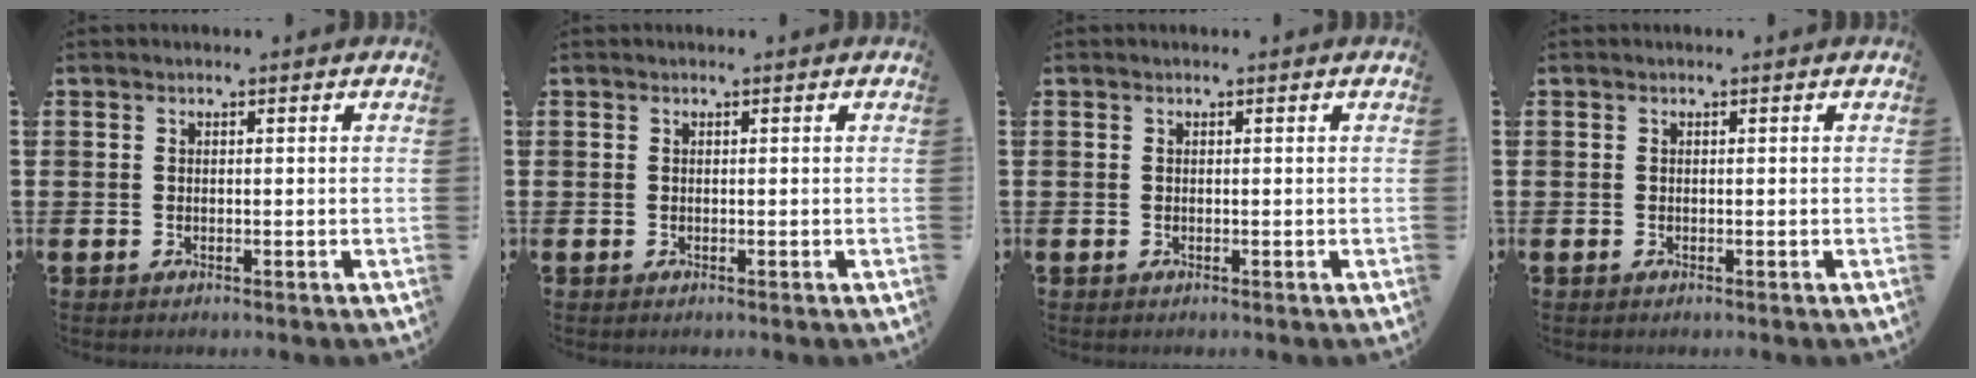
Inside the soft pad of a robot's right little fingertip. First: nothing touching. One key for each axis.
{"total": 0.0}
{"total": 0.0}
{"total": 0.0}